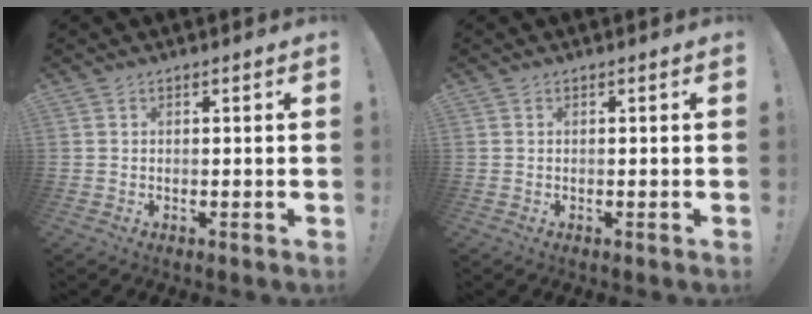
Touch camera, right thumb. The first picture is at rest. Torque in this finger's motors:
{"motor_torque": [0.33, -0.20, 0.17, -0.09, 0.00]}